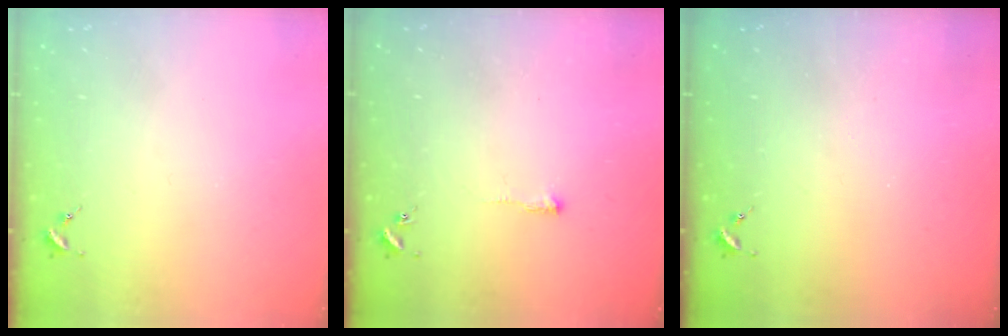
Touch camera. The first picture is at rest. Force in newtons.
{"total": 2.4, "press": 2.4, "slide": 0.4}
{"total": 0.0}